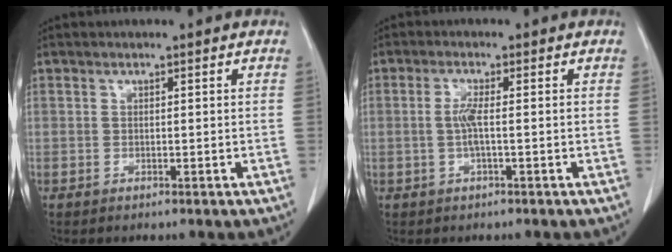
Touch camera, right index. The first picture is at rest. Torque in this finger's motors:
{"motor_torque": [0.44, -0.02, 0.12, 0.05]}